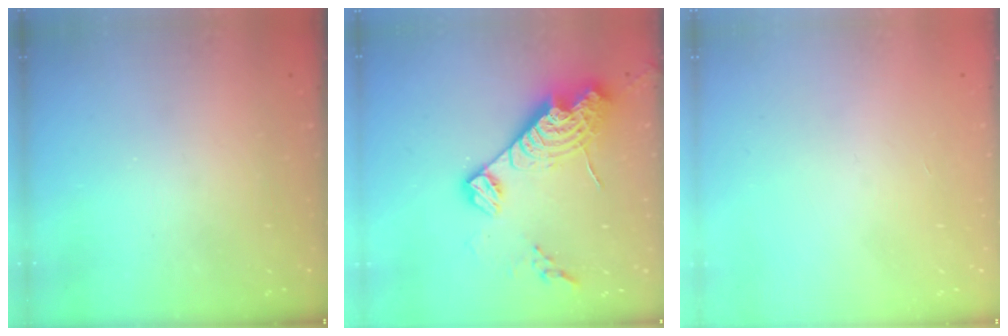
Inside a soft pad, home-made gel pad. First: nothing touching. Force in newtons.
{"total": 17.4, "press": 17.3, "slide": 1.7}
{"total": 0.0}